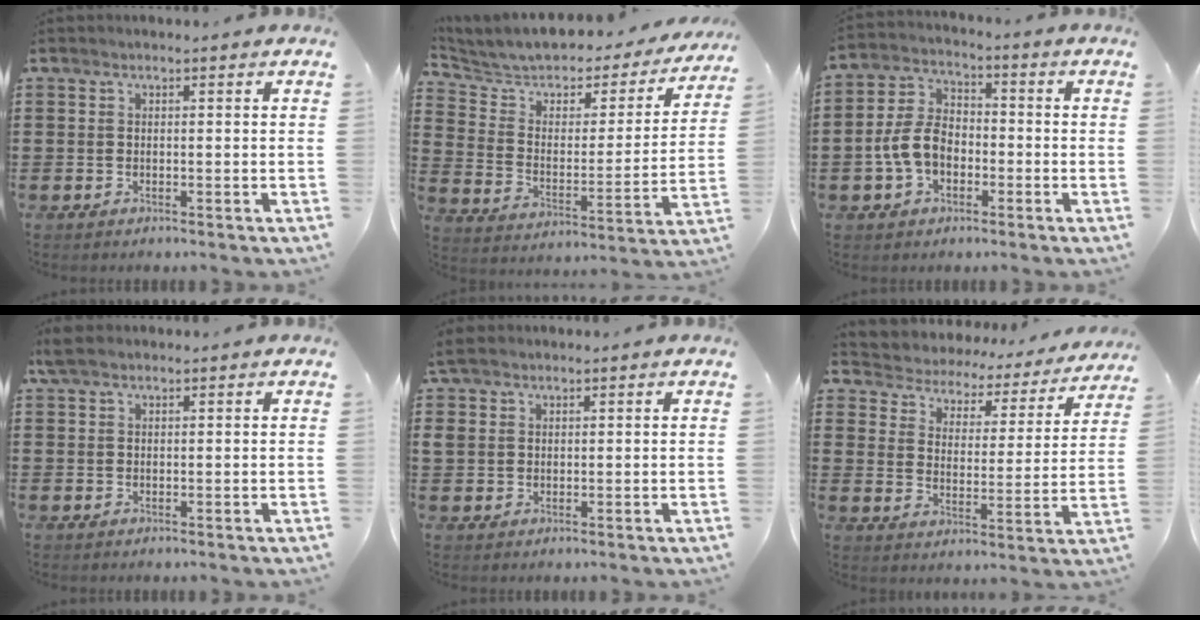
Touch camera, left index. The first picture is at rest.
{"total": 4.9, "force": [3.8, 2.4, 1.8], "torque": [-0.064, -0.033, 0.059]}
{"total": 7.2, "force": [-2.1, 5.0, 4.9], "torque": [-0.123, 0.007, -0.047]}
{"total": 1.9, "force": [1.3, 0.8, 1.1], "torque": [-0.026, 0.005, 0.024]}
{"total": 3.1, "force": [1.9, 2.1, 1.1], "torque": [-0.033, 0.013, 0.035]}
{"total": 2.9, "force": [2.8, 0.7, -0.3], "torque": [-0.018, -0.028, 0.037]}